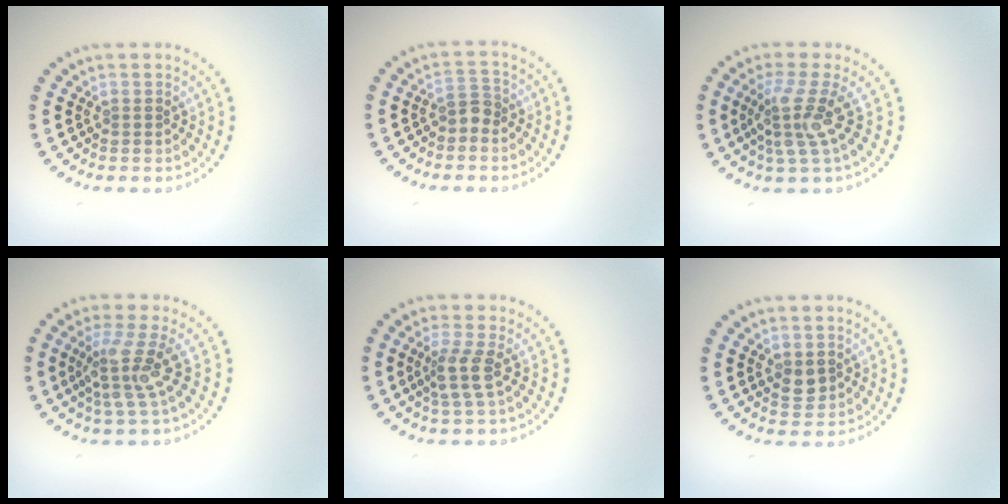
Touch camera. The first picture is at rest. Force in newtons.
{"total": 1.7, "press": 1.4, "slide": 1.0}
{"total": 3.6, "press": 2.5, "slide": 2.6}
{"total": 3.6, "press": 2.6, "slide": 2.5}
{"total": 2.5, "press": 1.9, "slide": 1.5}
{"total": 1.8, "press": 1.7, "slide": 0.3}